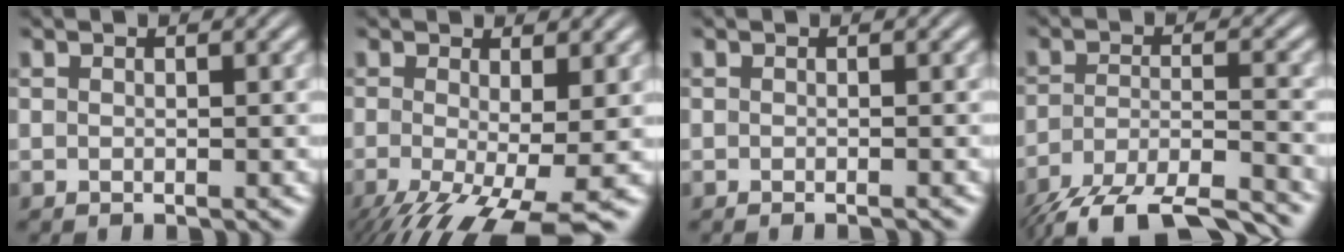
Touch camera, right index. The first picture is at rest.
{"total": 8.4, "force": [-4.3, 3.6, 6.2], "torque": [-0.119, -0.060, -0.038]}
{"total": 0.8, "force": [-0.7, -0.1, 0.2], "torque": [-0.003, 0.002, -0.013]}
{"total": 9.9, "force": [-8.1, 3.2, 4.6], "torque": [-0.082, -0.032, -0.112]}